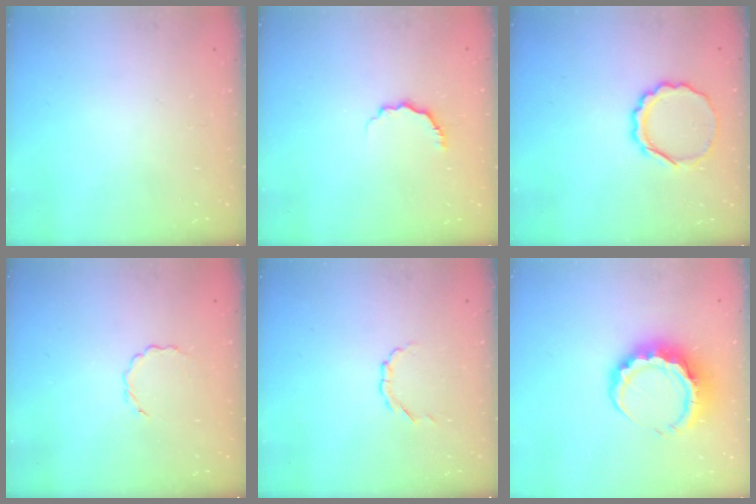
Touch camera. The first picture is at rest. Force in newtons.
{"total": 4.8, "press": 4.7, "slide": 0.8}
{"total": 8.5, "press": 8.4, "slide": 1.5}
{"total": 2.7, "press": 2.5, "slide": 1.0}
{"total": 2.8, "press": 2.7, "slide": 0.8}
{"total": 10.2, "press": 10.0, "slide": 1.9}